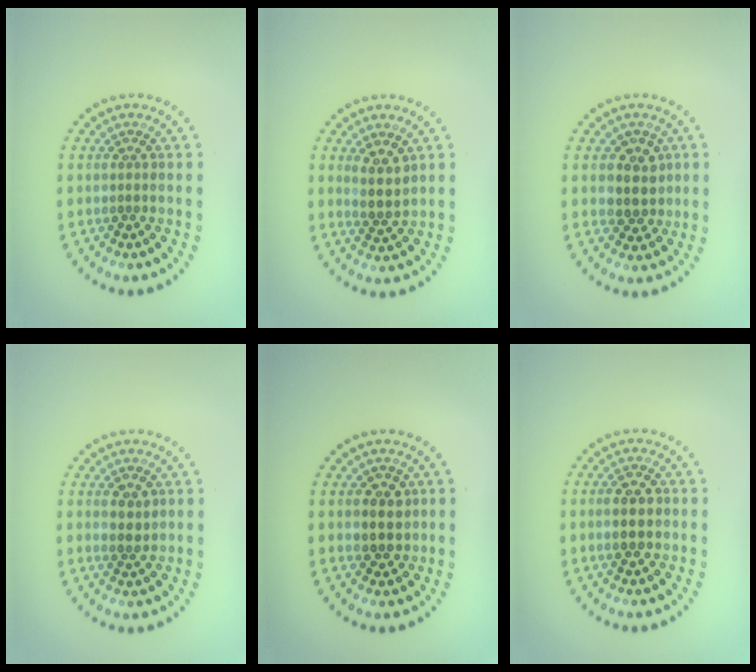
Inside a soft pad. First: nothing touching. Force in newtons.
{"total": 2.4, "press": 2.1, "slide": 1.2}
{"total": 3.1, "press": 2.8, "slide": 1.4}
{"total": 1.5, "press": 1.5, "slide": 0.2}
{"total": 2.7, "press": 2.7, "slide": 0.6}
{"total": 2.8, "press": 2.8, "slide": 0.2}